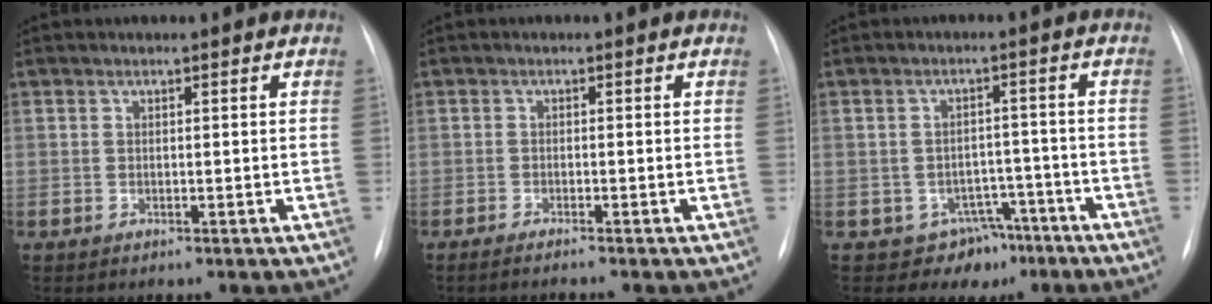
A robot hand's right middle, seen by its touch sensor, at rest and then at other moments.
{"total": 2.4, "force": [-1.9, -0.5, 1.3], "torque": [-0.016, 0.002, -0.028]}
{"total": 5.9, "force": [-3.7, 4.6, 0.7], "torque": [0.008, 0.019, -0.044]}